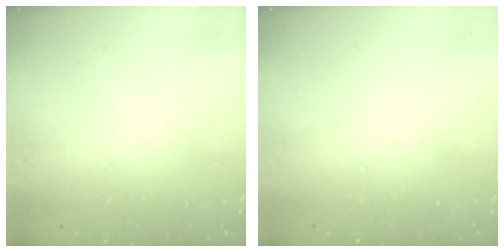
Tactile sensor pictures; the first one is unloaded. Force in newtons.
{"total": 0.0}